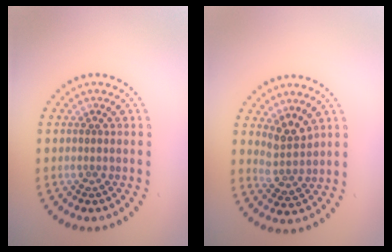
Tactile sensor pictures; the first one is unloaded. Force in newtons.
{"total": 2.7, "press": 1.9, "slide": 1.8}